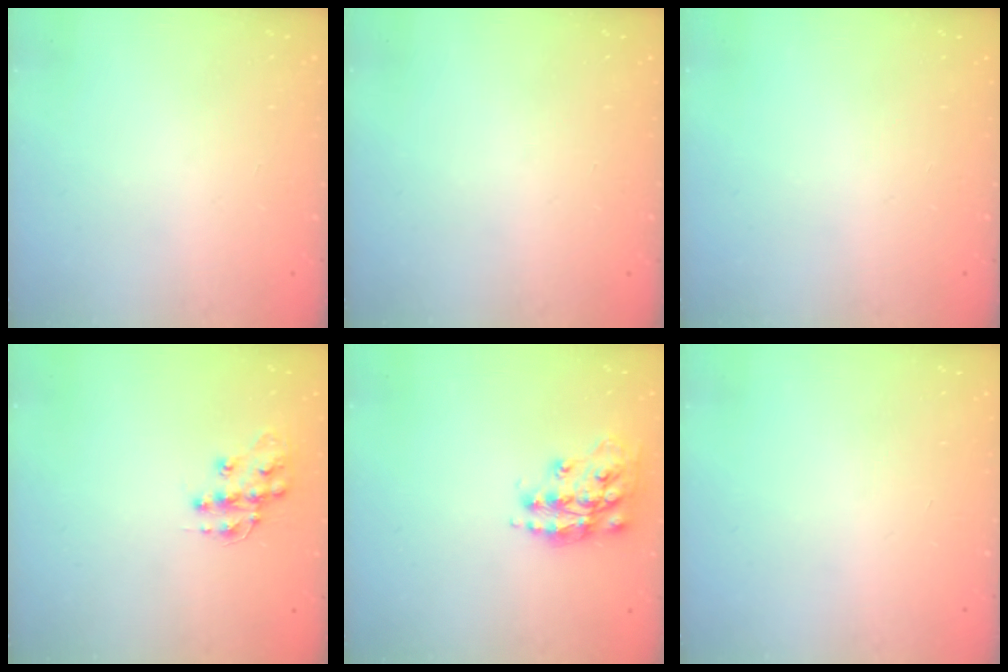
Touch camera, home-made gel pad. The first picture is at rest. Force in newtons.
{"total": 0.0}
{"total": 0.0}
{"total": 11.6, "press": 11.5, "slide": 0.8}
{"total": 14.5, "press": 14.5, "slide": 1.0}
{"total": 0.0}